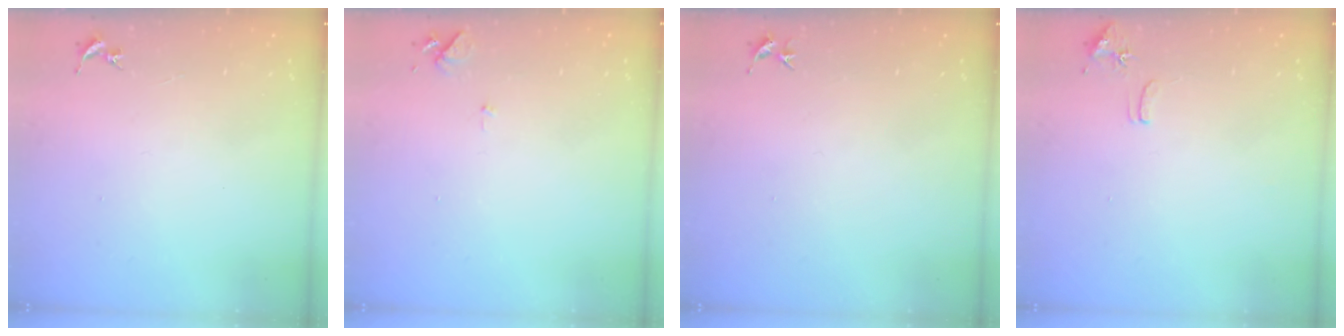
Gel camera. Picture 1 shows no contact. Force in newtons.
{"total": 6.1, "press": 6.0, "slide": 0.8}
{"total": 3.3, "press": 3.3, "slide": 0.4}
{"total": 8.1, "press": 8.1, "slide": 0.7}